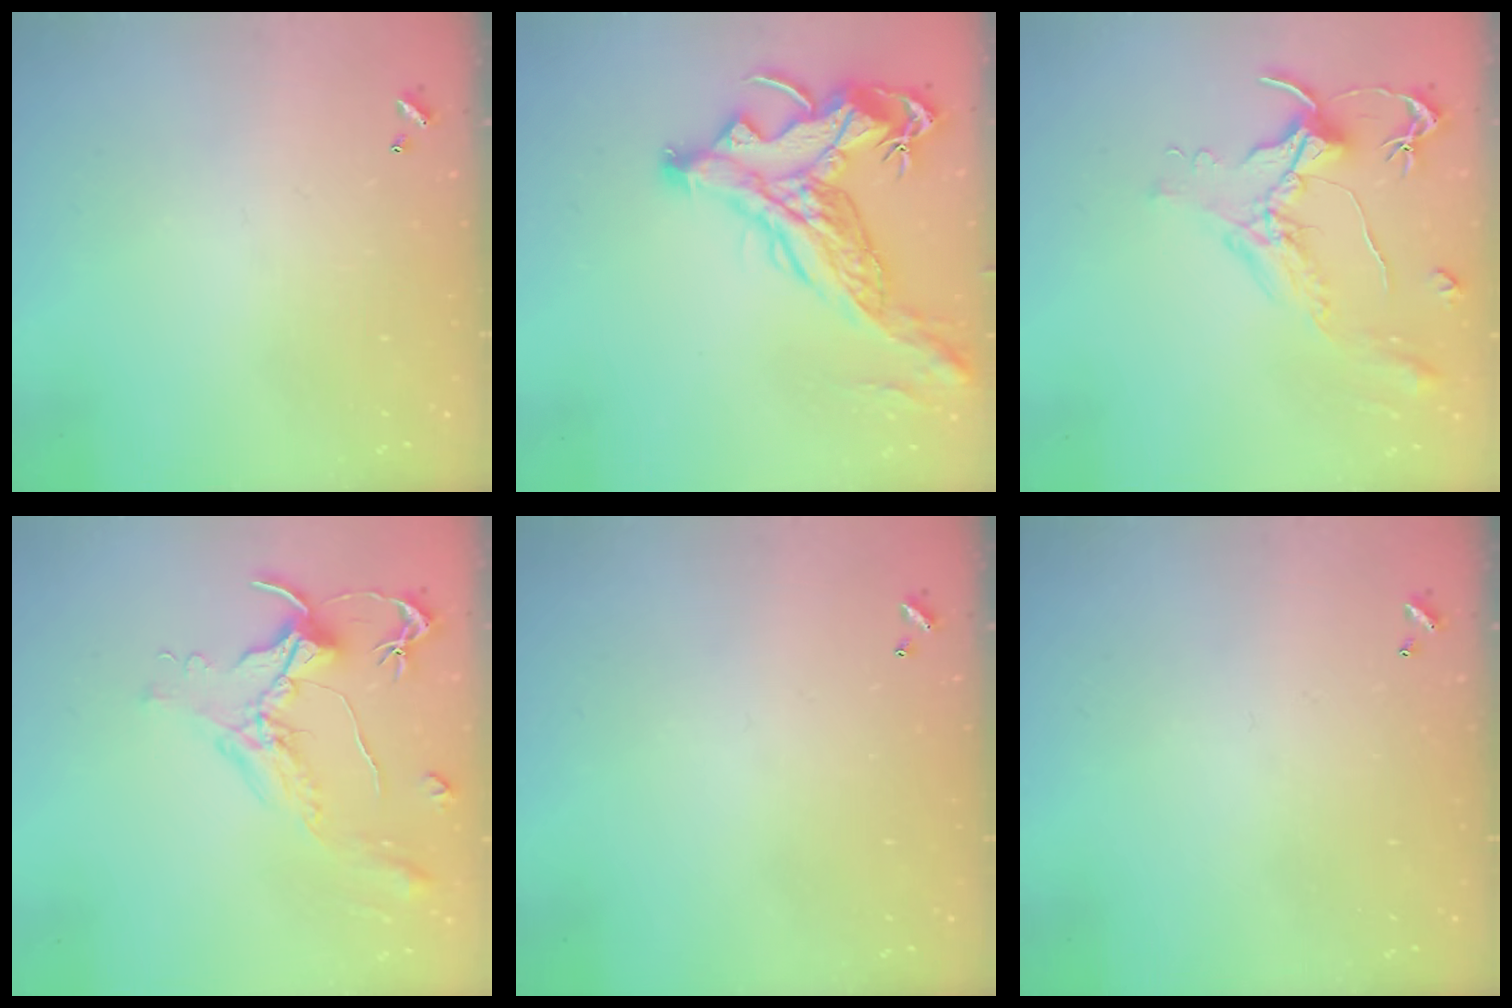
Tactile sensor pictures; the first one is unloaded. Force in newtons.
{"total": 9.2, "press": 8.8, "slide": 2.6}
{"total": 1.6, "press": 1.4, "slide": 0.7}
{"total": 1.6, "press": 1.4, "slide": 0.7}
{"total": 0.0}
{"total": 0.0}